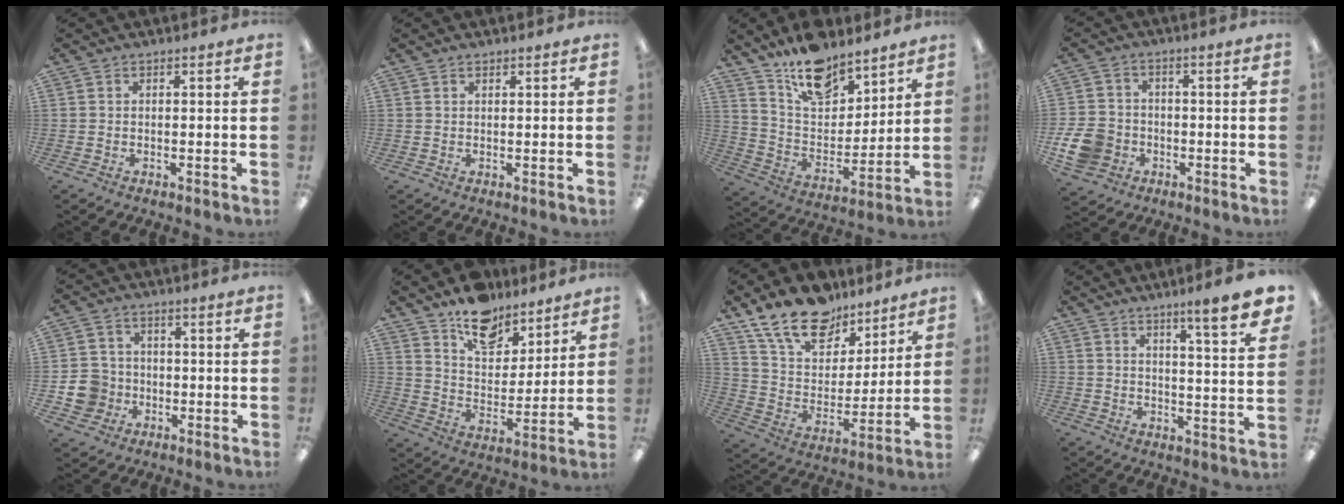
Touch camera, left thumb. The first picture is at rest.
{"total": 0.8, "force": [0.7, 0.3, 0.3], "torque": [-0.006, 0.001, 0.012]}
{"total": 15.3, "force": [12.2, 7.2, 5.7], "torque": [-0.102, -0.084, 0.225]}
{"total": 9.4, "force": [-3.1, 7.8, 4.3], "torque": [-0.099, 0.023, -0.054]}
{"total": 7.9, "force": [-1.6, 7.5, 2.2], "torque": [-0.060, 0.018, -0.022]}
{"total": 12.7, "force": [10.3, 6.5, 3.6], "torque": [-0.050, -0.075, 0.192]}
{"total": 17.6, "force": [13.2, 9.2, 7.2], "torque": [-0.135, -0.081, 0.242]}
{"total": 8.6, "force": [6.5, 0.2, 5.6], "torque": [-0.074, -0.045, 0.102]}